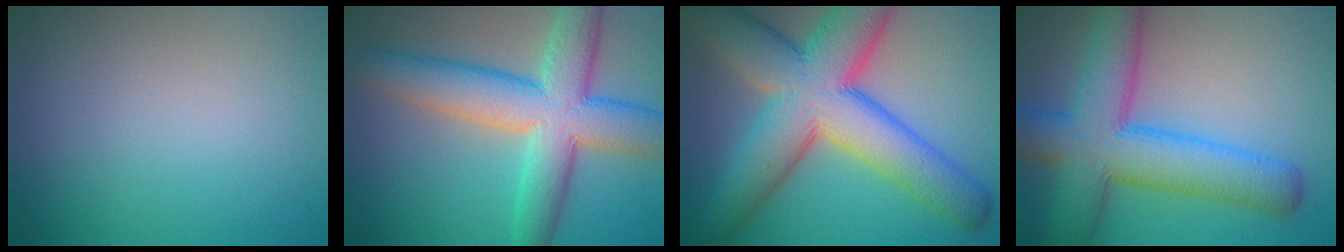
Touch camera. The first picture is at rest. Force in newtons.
{"total": 8.9, "press": 8.9, "slide": 0.3}
{"total": 12.6, "press": 12.6, "slide": 0.4}
{"total": 9.0, "press": 9.0, "slide": 0.3}